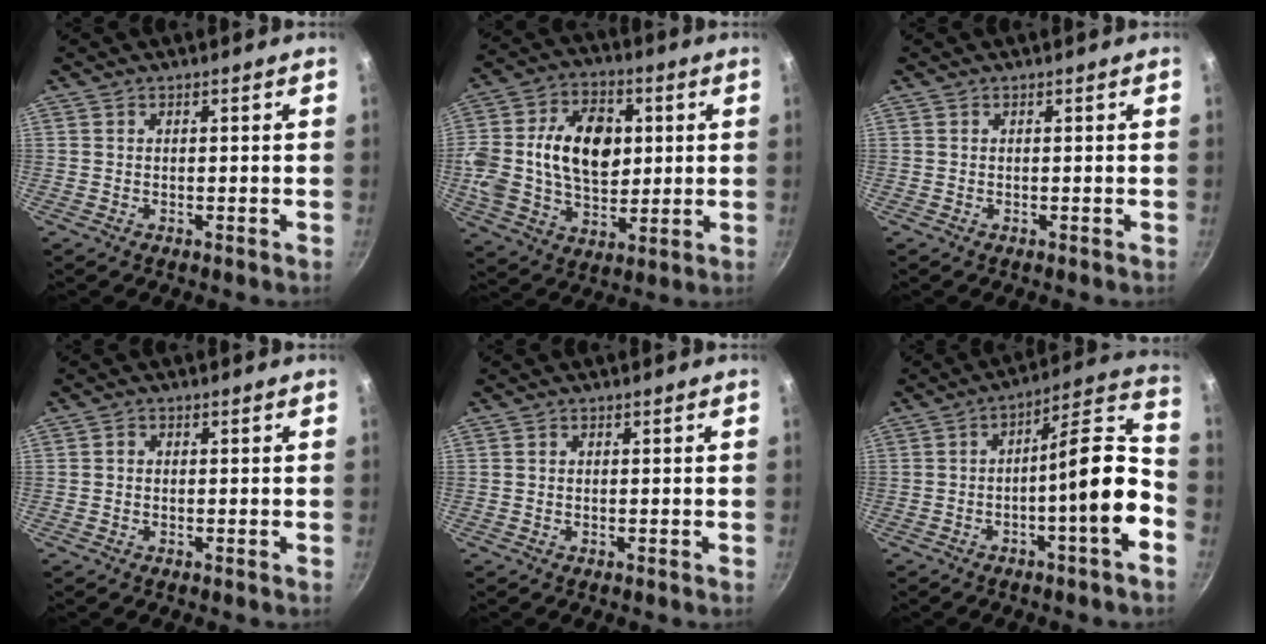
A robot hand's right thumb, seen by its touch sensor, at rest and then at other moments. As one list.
[{"total": 21.5, "force": [2.5, 15.0, 15.2], "torque": [-0.273, 0.021, 0.039]}, {"total": 0.0}, {"total": 1.1, "force": [0.0, 1.0, 0.5], "torque": [-0.009, 0.006, -0.002]}, {"total": 0.5, "force": [0.1, 0.5, 0.2], "torque": [-0.001, 0.004, 0.001]}, {"total": 15.1, "force": [-4.4, 3.3, 14.0], "torque": [-0.174, 0.063, -0.075]}]